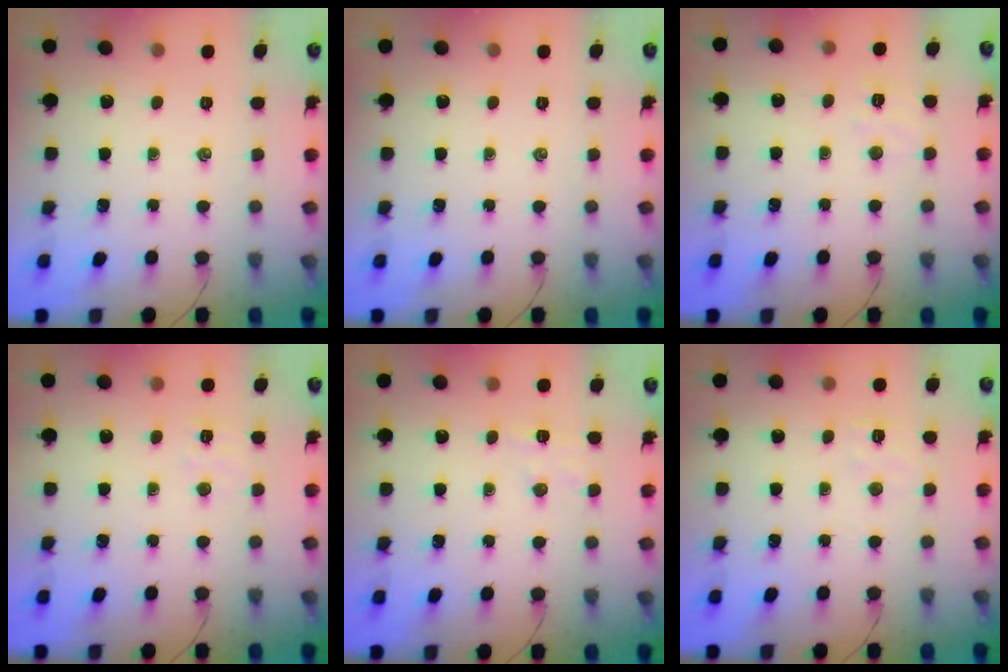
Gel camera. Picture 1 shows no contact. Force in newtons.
{"total": 0.0}
{"total": 3.9, "press": 3.8, "slide": 0.9}
{"total": 4.8, "press": 4.7, "slide": 1.2}
{"total": 4.1, "press": 3.9, "slide": 1.2}
{"total": 4.1, "press": 4.0, "slide": 0.9}